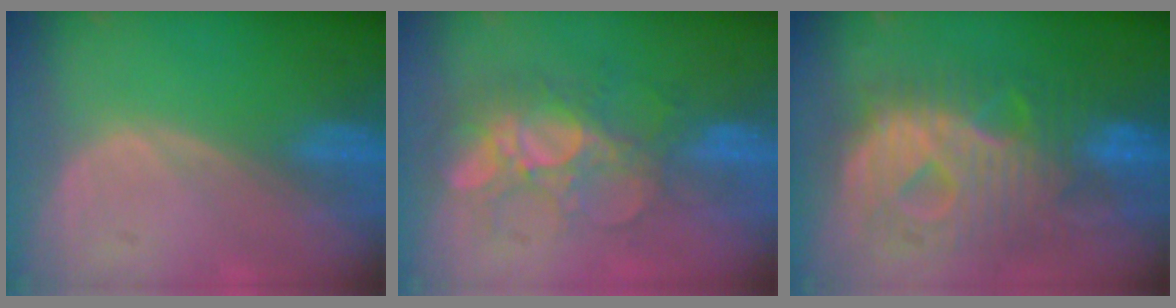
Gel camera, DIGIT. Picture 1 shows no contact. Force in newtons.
{"total": 8.7, "press": 7.8, "slide": 3.7}
{"total": 12.4, "press": 12.4, "slide": 1.3}